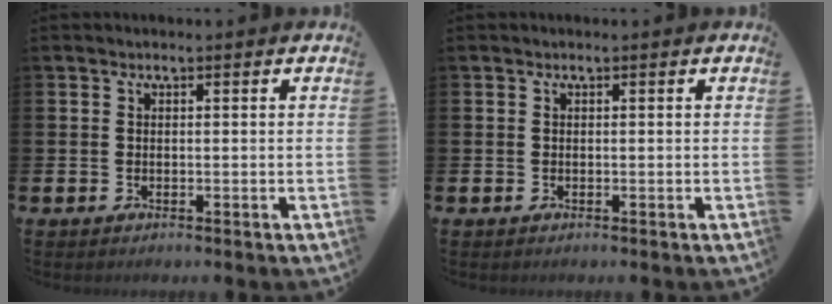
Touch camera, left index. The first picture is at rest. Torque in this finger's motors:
{"motor_torque": [-0.08, 0.00, 0.04, 0.02]}